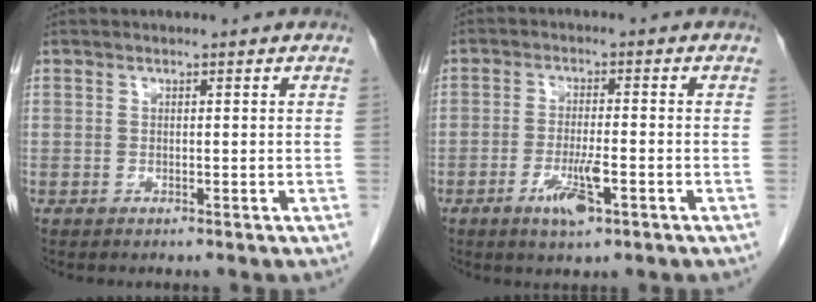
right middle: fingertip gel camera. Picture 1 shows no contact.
{"total": 5.2, "force": [-2.5, 0.9, 4.5], "torque": [-0.087, -0.005, -0.042]}